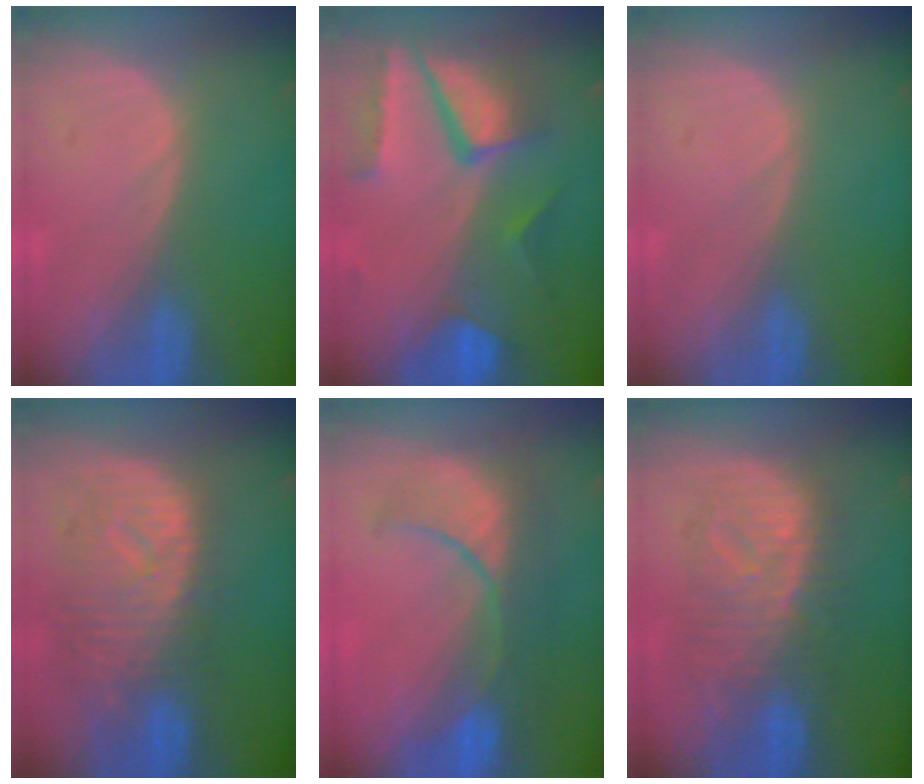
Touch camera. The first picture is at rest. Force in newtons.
{"total": 10.4, "press": 8.7, "slide": 5.7}
{"total": 0.0}
{"total": 10.8, "press": 9.7, "slide": 4.8}
{"total": 9.5, "press": 8.9, "slide": 3.3}
{"total": 9.0, "press": 9.0, "slide": 0.3}